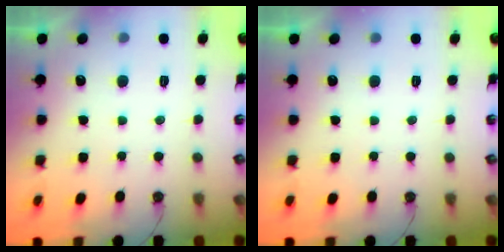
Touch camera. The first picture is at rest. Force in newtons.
{"total": 0.0}